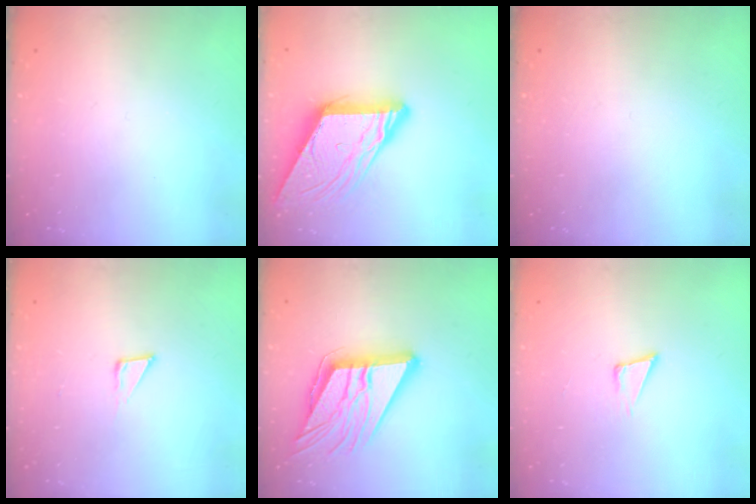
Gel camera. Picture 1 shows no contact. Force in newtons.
{"total": 13.1, "press": 13.1, "slide": 1.3}
{"total": 0.0}
{"total": 2.6, "press": 2.6, "slide": 0.1}
{"total": 17.3, "press": 17.1, "slide": 2.7}
{"total": 3.9, "press": 2.6, "slide": 2.9}